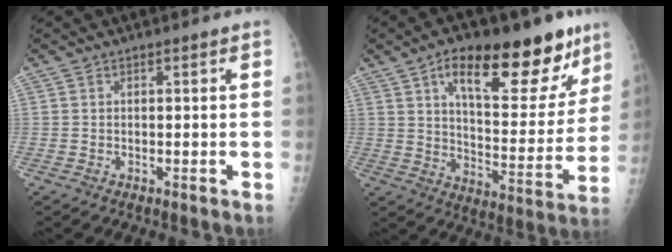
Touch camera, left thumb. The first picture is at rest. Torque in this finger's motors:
{"motor_torque": [0.60, 0.62, 1.38, -1.21, 0.16]}